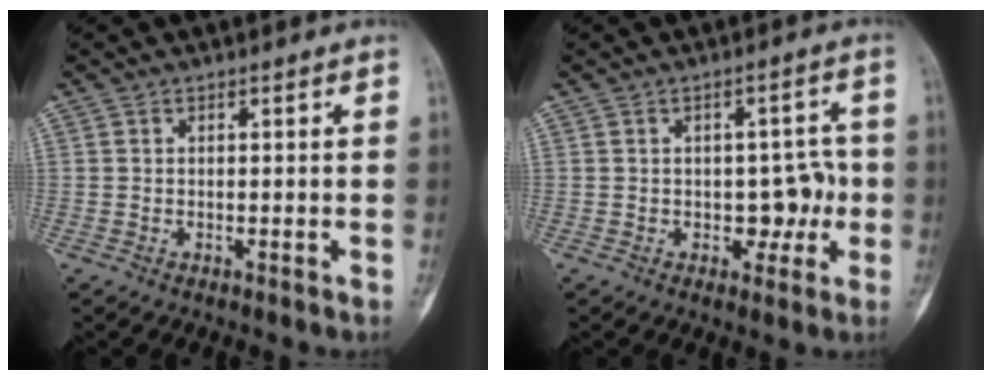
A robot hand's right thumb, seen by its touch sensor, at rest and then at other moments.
{"total": 8.3, "force": [-1.0, 5.2, 6.4], "torque": [-0.042, 0.017, -0.007]}